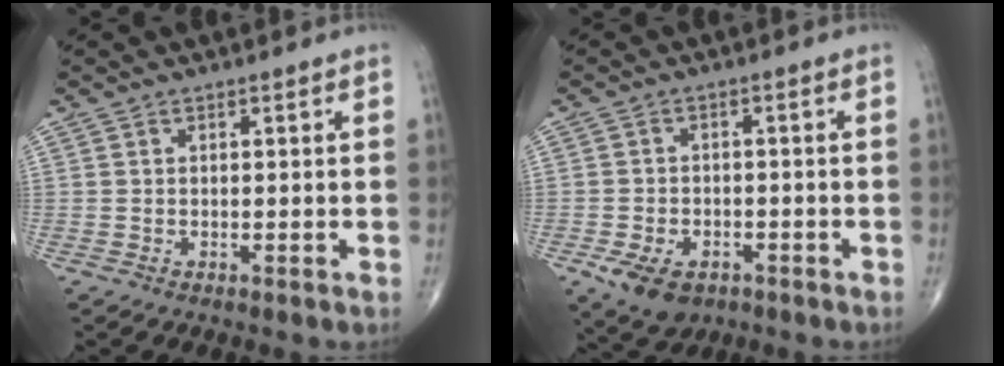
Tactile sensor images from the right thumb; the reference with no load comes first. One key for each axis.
{"total": 7.9, "fx": -3.9, "fy": 5.1, "fz": 4.6, "tx": -0.078, "ty": 0.015, "tz": -0.058}